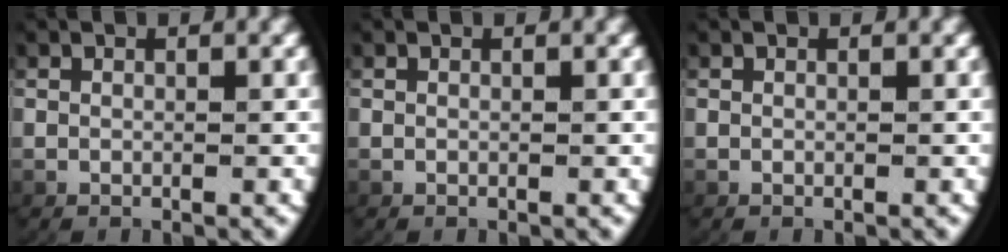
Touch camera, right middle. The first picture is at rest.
{"total": 0.0}
{"total": 0.0}